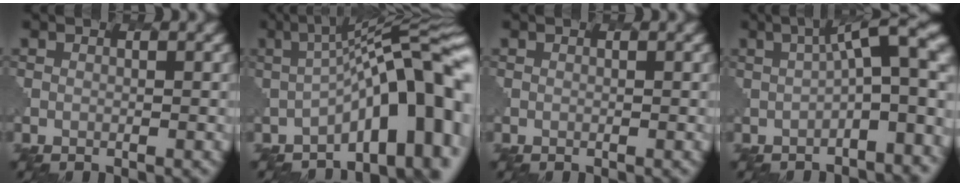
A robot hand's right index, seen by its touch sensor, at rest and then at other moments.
{"total": 13.0, "force": [-3.4, 4.1, 11.8], "torque": [-0.131, 0.028, -0.052]}
{"total": 0.0}
{"total": 7.4, "force": [-0.6, 2.4, 7.0], "torque": [-0.091, 0.011, -0.013]}